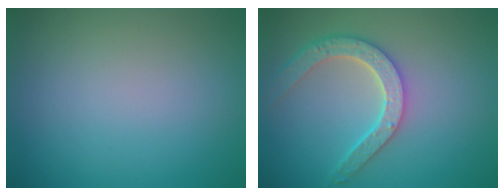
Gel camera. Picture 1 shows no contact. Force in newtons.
{"total": 4.6, "press": 3.8, "slide": 2.7}